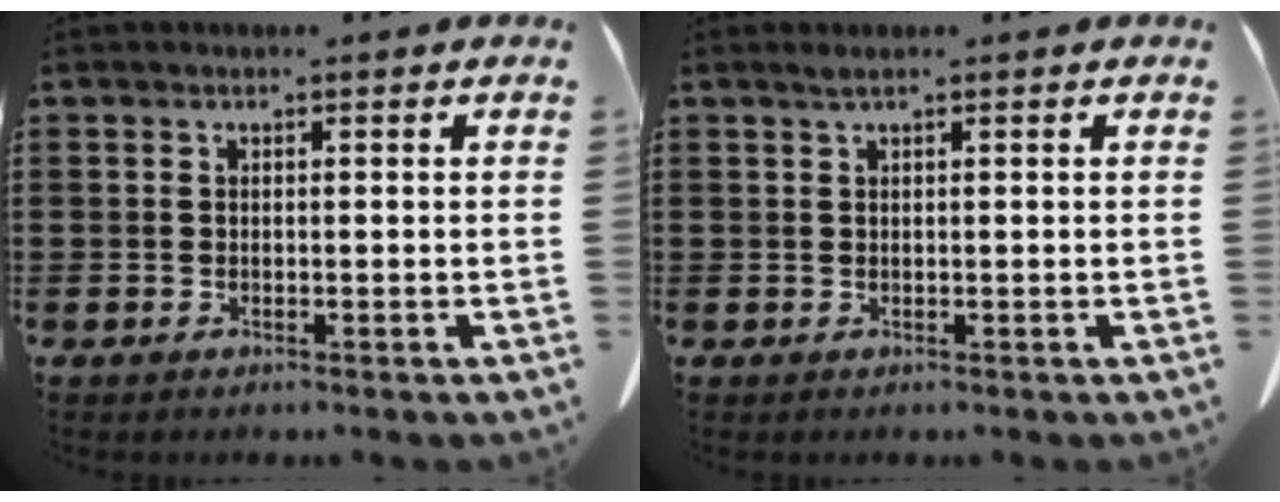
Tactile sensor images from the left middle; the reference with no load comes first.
{"total": 0.9, "force": [0.5, -0.1, 0.7], "torque": [-0.014, -0.002, 0.010]}